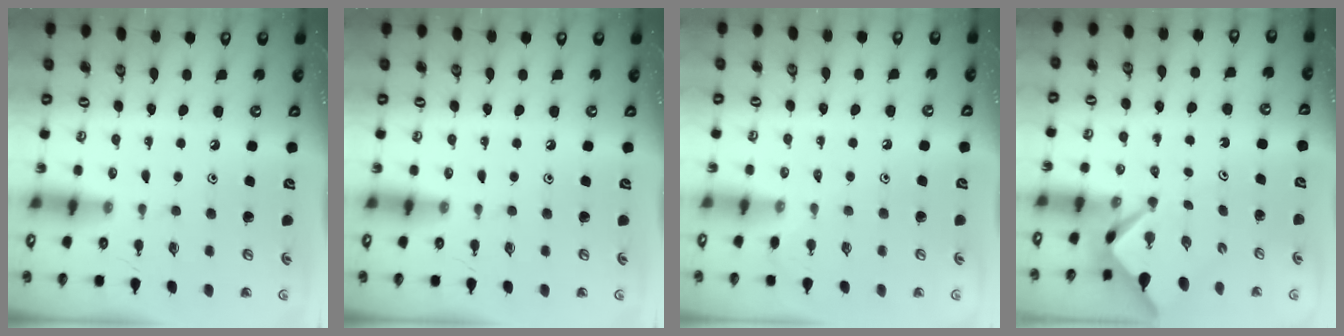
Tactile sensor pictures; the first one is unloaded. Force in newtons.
{"total": 0.0}
{"total": 2.9, "press": 2.9, "slide": 0.6}
{"total": 2.2, "press": 2.2, "slide": 0.2}